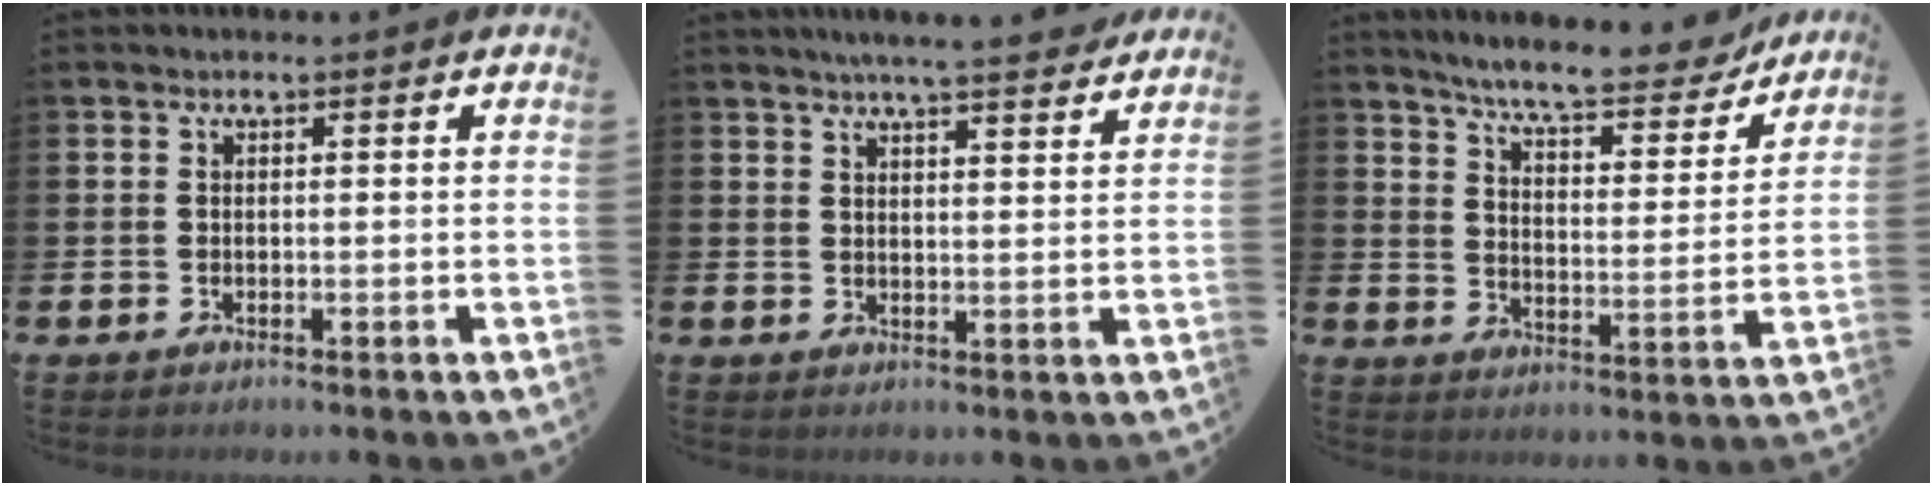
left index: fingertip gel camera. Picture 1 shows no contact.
{"total": 5.5, "force": [5.3, -0.2, 1.6], "torque": [-0.035, -0.028, 0.093]}
{"total": 8.2, "force": [7.6, 1.0, 2.9], "torque": [-0.076, -0.050, 0.128]}